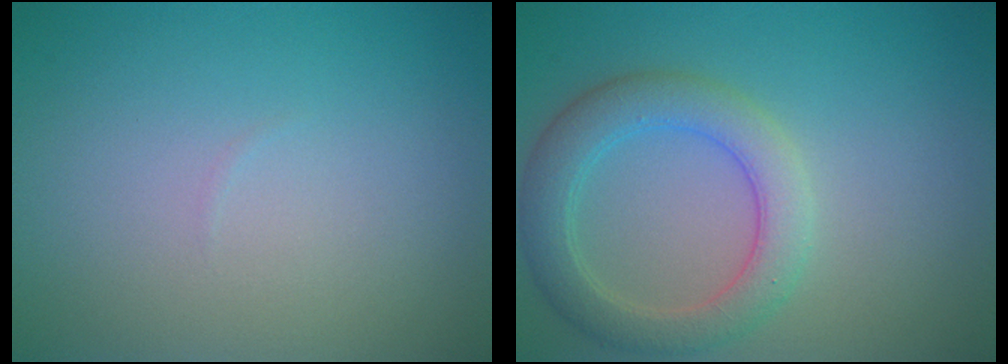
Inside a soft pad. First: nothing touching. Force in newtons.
{"total": 4.4, "press": 4.4, "slide": 0.1}